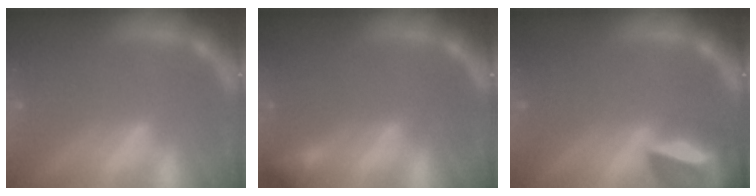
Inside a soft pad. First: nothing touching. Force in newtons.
{"total": 1.4}
{"total": 7.4}